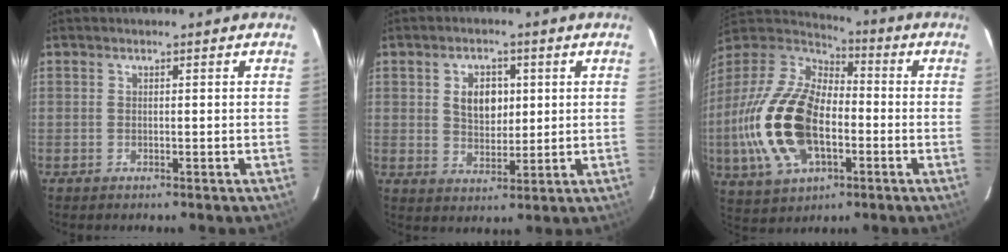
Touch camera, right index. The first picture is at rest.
{"total": 6.6, "force": [1.6, 4.4, 4.6], "torque": [-0.077, 0.008, 0.033]}
{"total": 23.8, "force": [-5.1, 13.5, 18.9], "torque": [-0.419, -0.009, -0.087]}